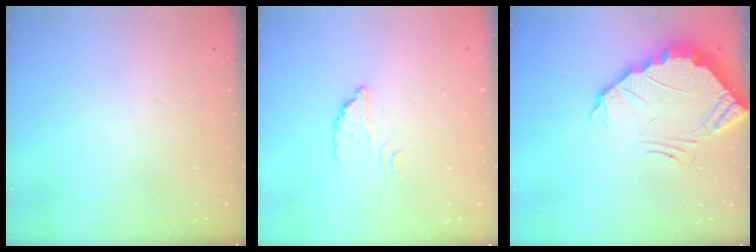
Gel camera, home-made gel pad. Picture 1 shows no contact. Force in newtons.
{"total": 2.5, "press": 2.5, "slide": 0.2}
{"total": 3.8, "press": 3.8, "slide": 0.2}